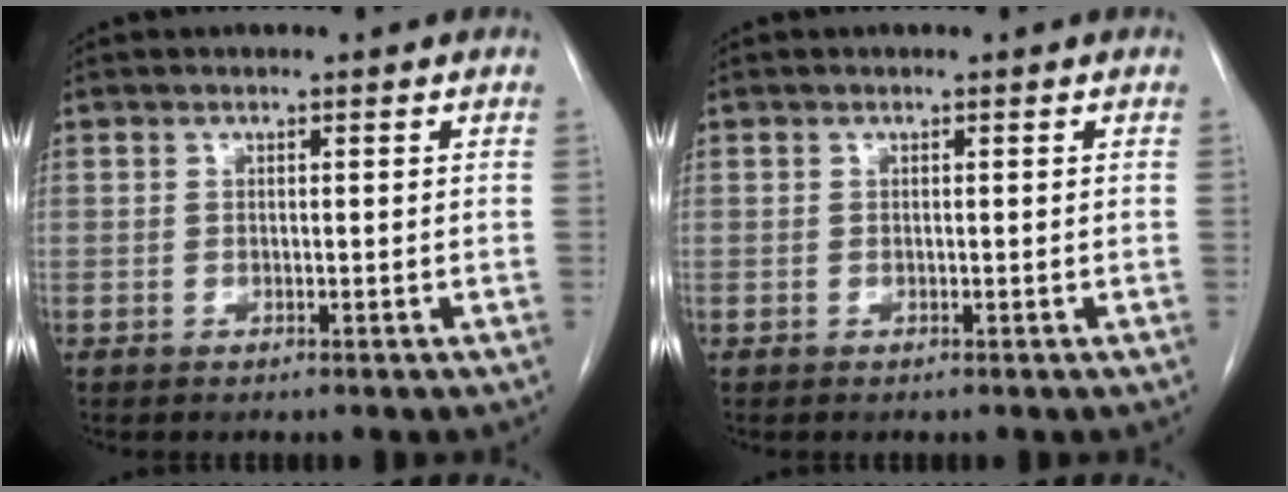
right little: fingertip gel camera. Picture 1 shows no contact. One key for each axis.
{"total": 0.0}